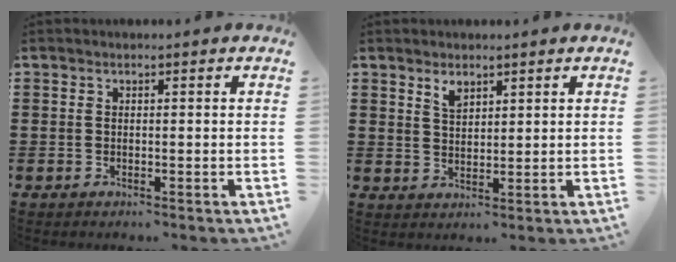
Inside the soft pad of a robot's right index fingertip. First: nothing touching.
{"total": 2.4, "force": [1.9, 1.2, 1.1], "torque": [-0.025, 0.002, 0.036]}